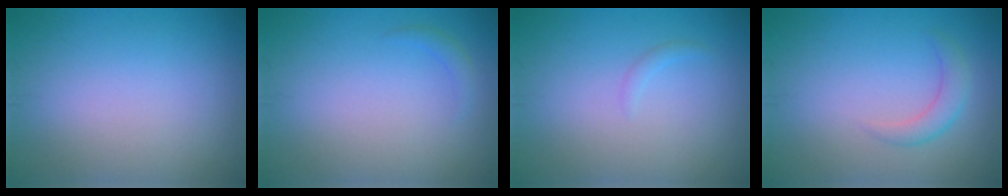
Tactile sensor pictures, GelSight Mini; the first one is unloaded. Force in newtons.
{"total": 0.9, "press": 0.9, "slide": 0.0}
{"total": 0.6, "press": 0.6, "slide": 0.1}
{"total": 2.0, "press": 2.0, "slide": 0.1}